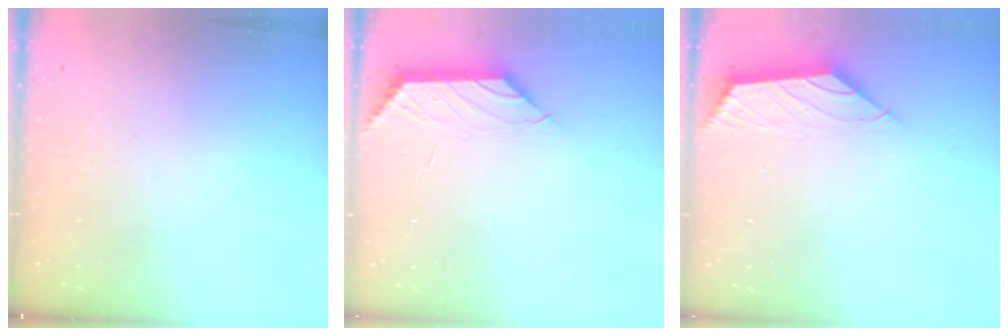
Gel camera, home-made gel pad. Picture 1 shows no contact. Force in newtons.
{"total": 0.9, "press": 0.7, "slide": 0.5}
{"total": 2.1, "press": 2.0, "slide": 0.3}